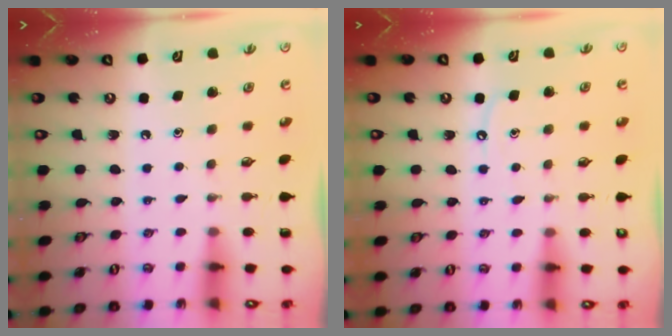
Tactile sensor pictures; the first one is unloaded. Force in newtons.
{"total": 6.0, "press": 5.9, "slide": 0.7}